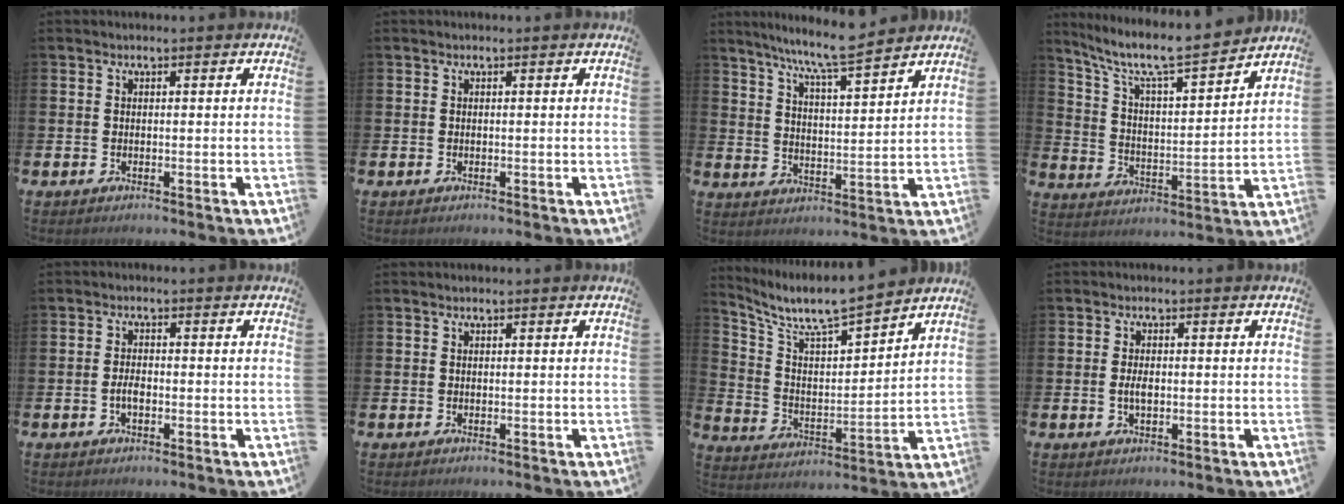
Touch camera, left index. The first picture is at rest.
{"total": 0.0}
{"total": 7.9, "force": [7.4, -0.1, 2.8], "torque": [-0.075, -0.043, 0.129]}
{"total": 8.8, "force": [7.8, 1.0, 4.0], "torque": [-0.117, -0.052, 0.129]}
{"total": 2.1, "force": [-0.6, 1.0, 1.7], "torque": [-0.032, 0.002, -0.012]}
{"total": 0.0}
{"total": 7.7, "force": [7.3, 0.5, 2.6], "torque": [-0.090, -0.059, 0.123]}
{"total": 2.1, "force": [-0.2, 1.0, 1.8], "torque": [-0.034, 0.004, -0.004]}